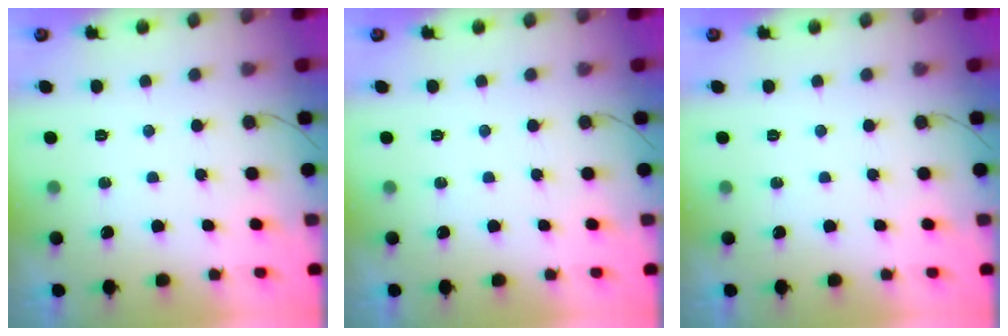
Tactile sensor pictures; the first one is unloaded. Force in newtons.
{"total": 0.0}
{"total": 0.0}